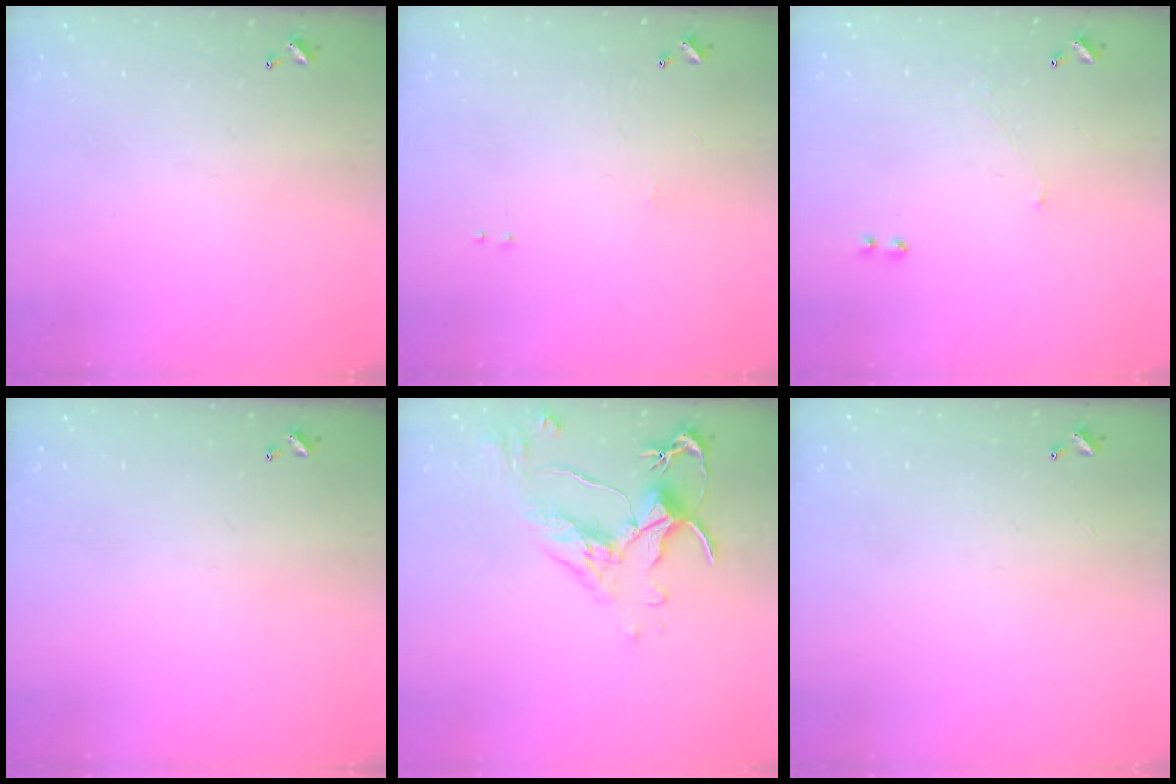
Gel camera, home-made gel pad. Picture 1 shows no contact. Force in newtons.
{"total": 1.8, "press": 1.8, "slide": 0.6}
{"total": 1.0, "press": 0.7, "slide": 0.6}
{"total": 0.0}
{"total": 2.6, "press": 2.2, "slide": 1.3}
{"total": 1.0, "press": 0.9, "slide": 0.5}